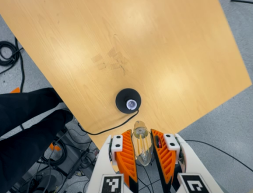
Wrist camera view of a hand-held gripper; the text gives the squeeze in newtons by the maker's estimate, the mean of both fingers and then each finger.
{"total": 12.5, "left": 12.4, "right": 12.5}